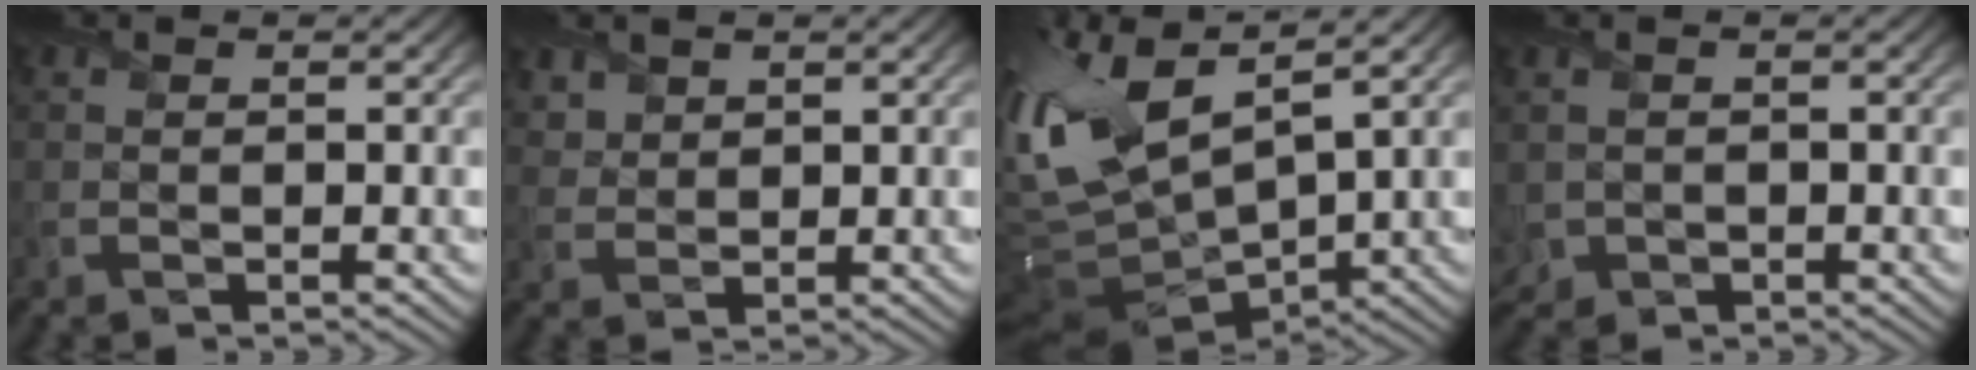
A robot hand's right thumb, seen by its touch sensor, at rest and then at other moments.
{"total": 2.7, "force": [1.9, 1.7, 0.7], "torque": [-0.026, -0.006, 0.048]}
{"total": 12.9, "force": [4.4, 5.0, 11.0], "torque": [-0.265, 0.013, 0.080]}
{"total": 2.6, "force": [-0.8, 2.2, 1.1], "torque": [-0.038, -0.012, -0.018]}